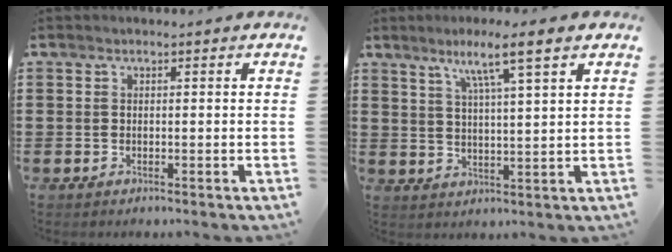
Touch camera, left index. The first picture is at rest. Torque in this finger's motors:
{"motor_torque": [1.22, -0.92, 0.48, 0.14]}